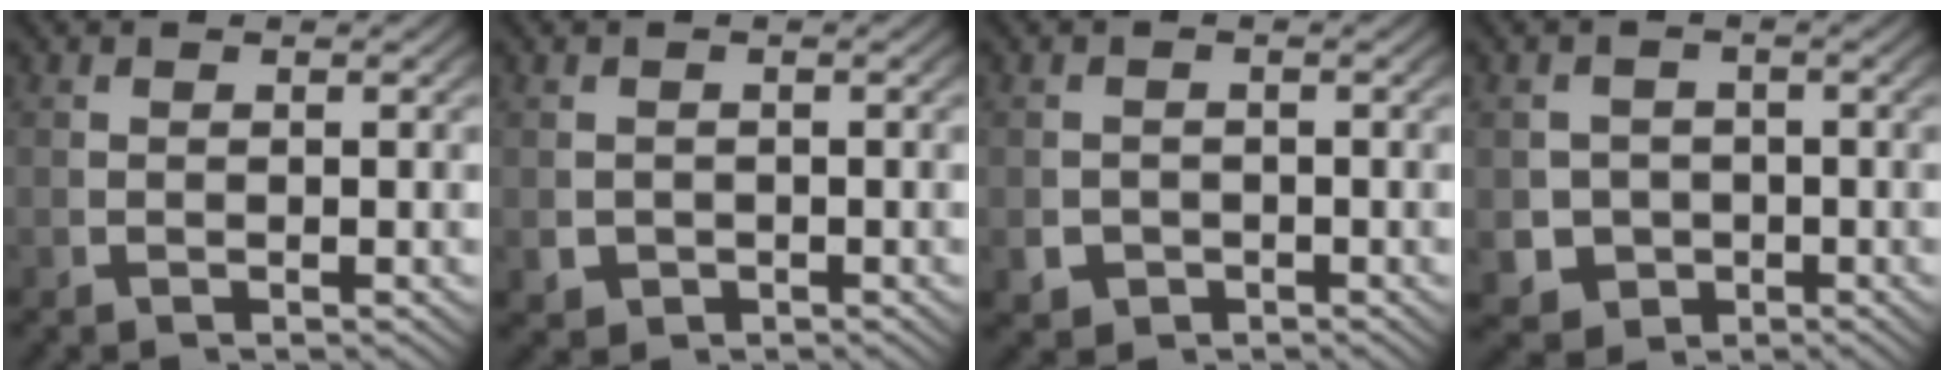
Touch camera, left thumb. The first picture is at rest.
{"total": 2.4, "force": [-0.7, 2.1, 0.8], "torque": [-0.025, -0.018, 0.000]}
{"total": 2.7, "force": [-1.2, 2.2, 0.9], "torque": [-0.023, -0.018, -0.012]}
{"total": 7.0, "force": [-2.1, 6.1, 2.7], "torque": [-0.058, -0.041, -0.020]}